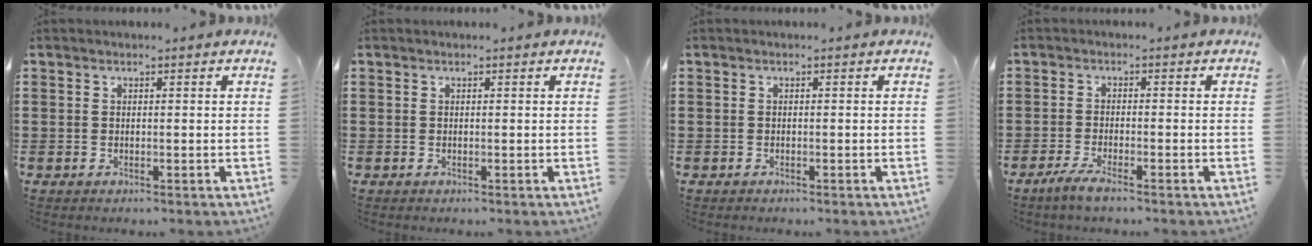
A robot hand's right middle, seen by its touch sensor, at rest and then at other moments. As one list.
[{"total": 0.0}, {"total": 0.5, "force": [-0.4, 0.2, 0.0], "torque": [-0.001, 0.002, -0.010]}, {"total": 2.9, "force": [-2.2, 0.2, 1.8], "torque": [-0.044, -0.004, -0.046]}]